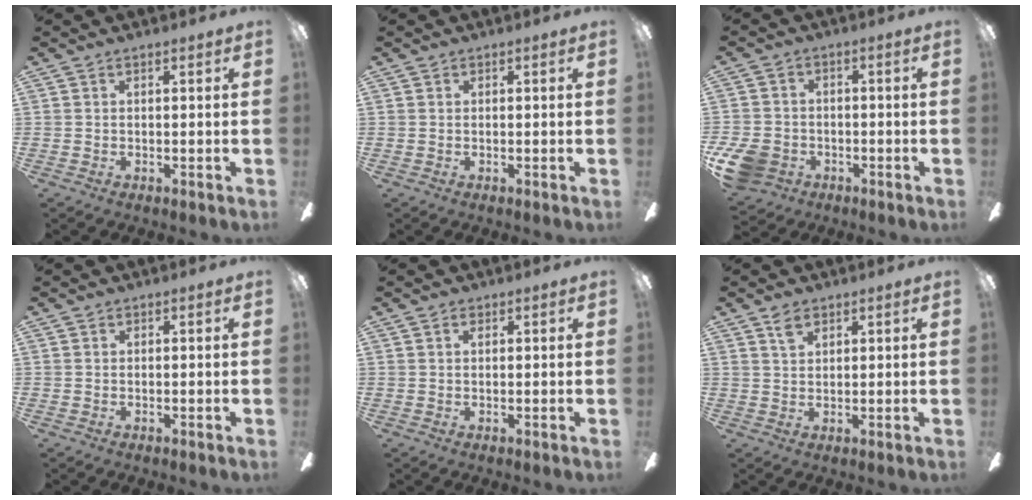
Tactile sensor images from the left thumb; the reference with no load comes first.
{"total": 0.0}
{"total": 8.8, "force": [-3.9, 6.7, 4.1], "torque": [-0.104, 0.027, -0.073]}
{"total": 0.0}
{"total": 0.9, "force": [0.4, 0.6, 0.5], "torque": [-0.010, 0.002, 0.008]}
{"total": 3.5, "force": [2.3, 1.9, 1.7], "torque": [-0.030, -0.002, 0.042]}